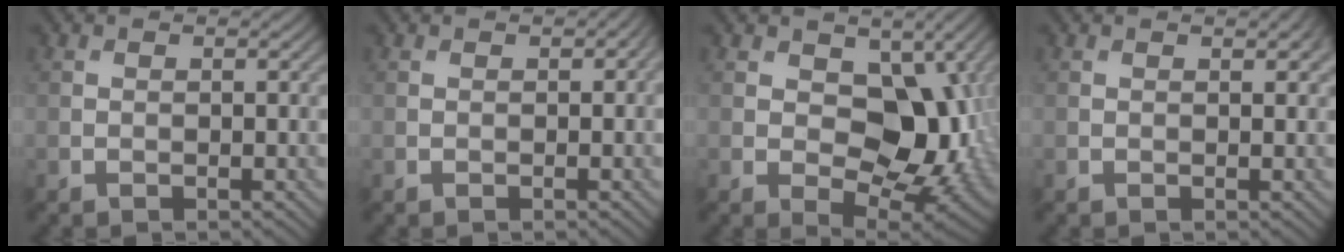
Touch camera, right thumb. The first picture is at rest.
{"total": 0.9, "force": [0.3, 0.7, 0.6], "torque": [-0.007, -0.002, 0.004]}
{"total": 11.0, "force": [1.0, 7.2, 8.2], "torque": [-0.125, -0.012, 0.012]}
{"total": 1.0, "force": [0.6, 0.3, 0.7], "torque": [-0.009, 0.000, 0.010]}